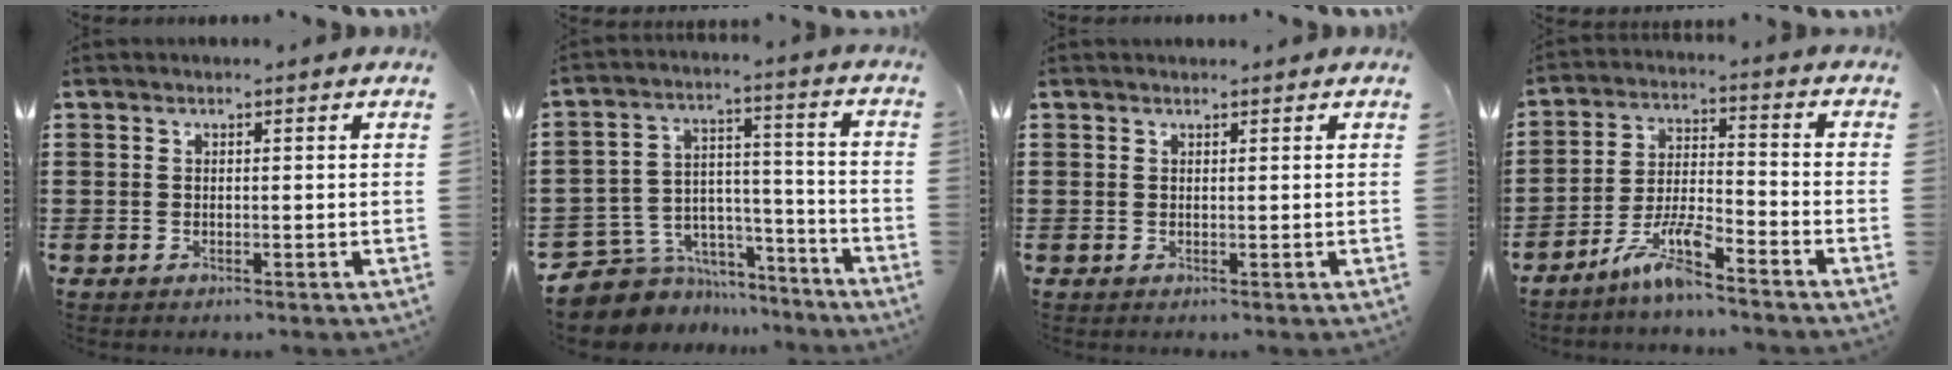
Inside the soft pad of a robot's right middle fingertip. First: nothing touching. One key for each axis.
{"total": 7.0, "fx": -5.9, "fy": 3.8, "fz": 0.5, "tx": -0.032, "ty": 0.002, "tz": -0.115}
{"total": 0.5, "fx": 0.5, "fy": 0.1, "fz": 0.0, "tx": -0.003, "ty": 0.001, "tz": 0.011}
{"total": 7.5, "fx": -5.9, "fy": 0.8, "fz": 4.5, "tx": -0.099, "ty": -0.005, "tz": -0.115}